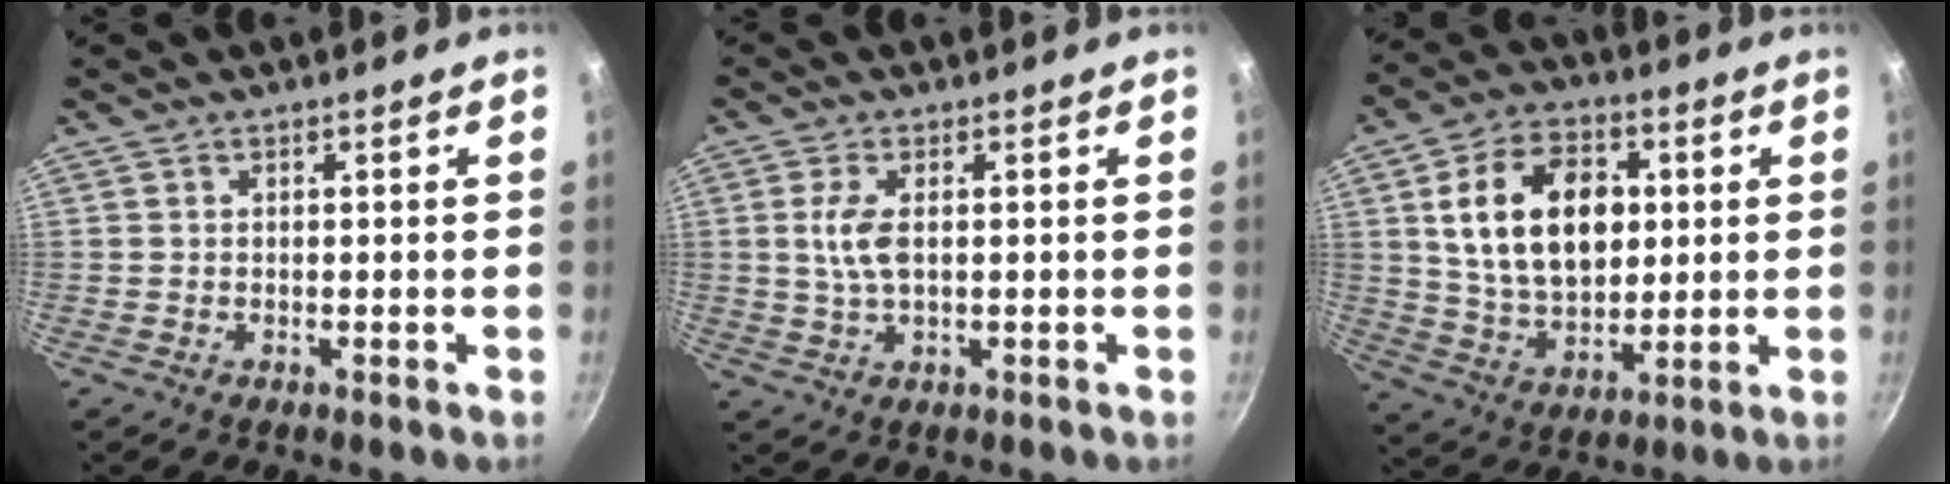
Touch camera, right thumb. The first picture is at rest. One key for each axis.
{"total": 5.2, "fx": 0.6, "fy": 2.4, "fz": 4.6, "tx": -0.096, "ty": 0.001, "tz": 0.012}
{"total": 18.3, "fx": 3.5, "fy": 12.2, "fz": 13.1, "tx": -0.197, "ty": -0.003, "tz": 0.063}